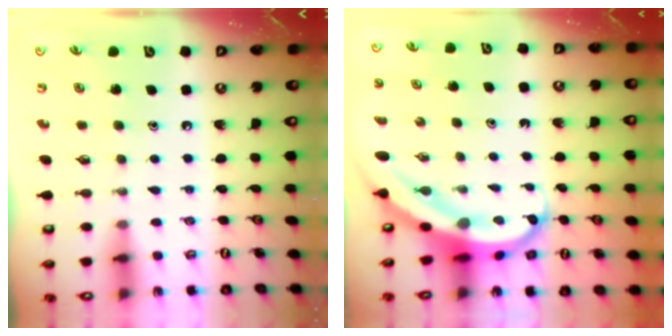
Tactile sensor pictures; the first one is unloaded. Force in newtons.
{"total": 7.0, "press": 6.8, "slide": 1.7}